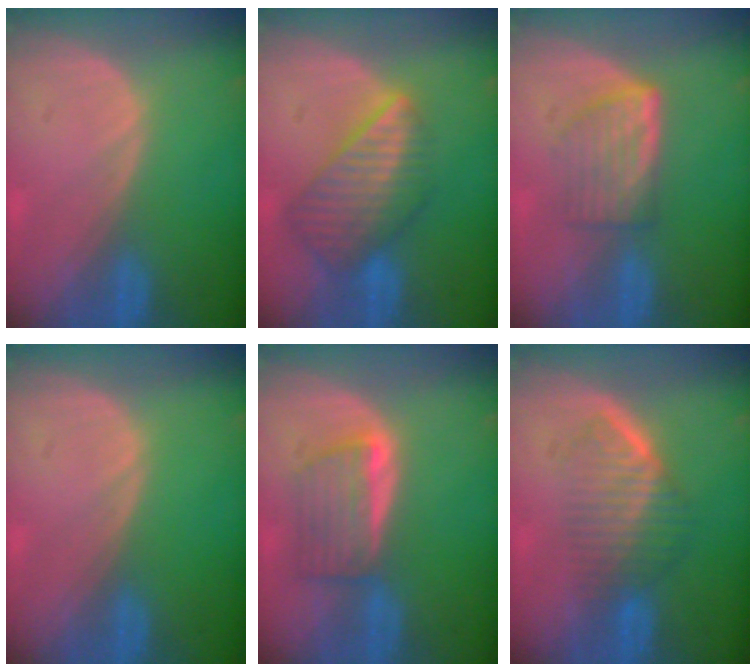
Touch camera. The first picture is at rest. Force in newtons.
{"total": 8.4, "press": 7.5, "slide": 3.8}
{"total": 5.9, "press": 5.3, "slide": 2.6}
{"total": 0.0}
{"total": 5.6, "press": 5.5, "slide": 1.4}
{"total": 6.6, "press": 5.9, "slide": 3.1}